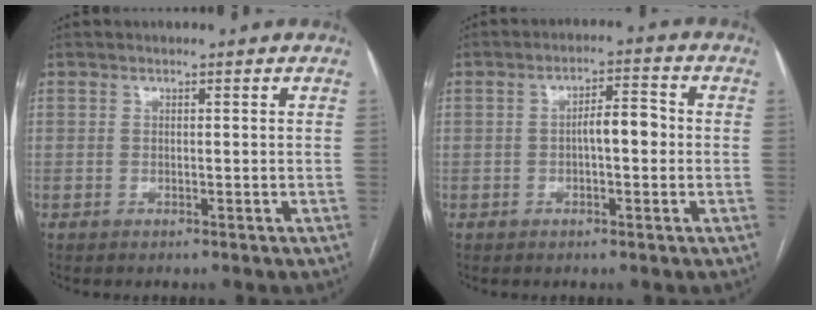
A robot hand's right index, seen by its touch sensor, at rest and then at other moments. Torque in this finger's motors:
{"motor_torque": [0.70, -0.20, 0.31, 0.07]}